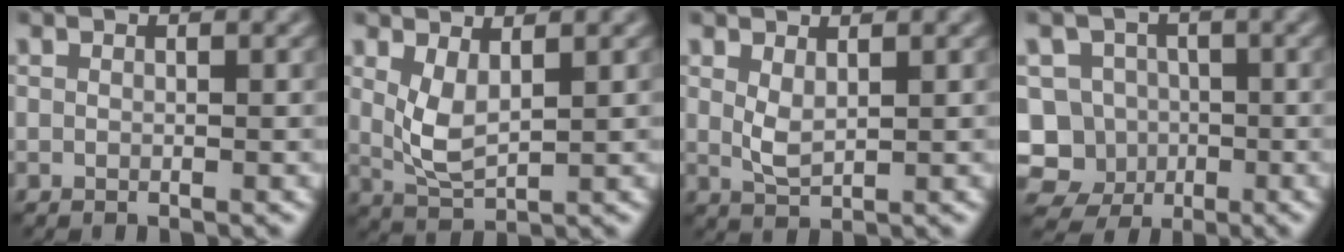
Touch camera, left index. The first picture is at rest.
{"total": 3.0, "force": [1.2, 1.1, 2.5], "torque": [-0.060, -0.009, 0.030]}
{"total": 1.9, "force": [0.8, 0.7, 1.5], "torque": [-0.038, -0.002, 0.019]}
{"total": 8.0, "force": [-2.6, 7.3, 2.0], "torque": [-0.025, 0.012, -0.070]}